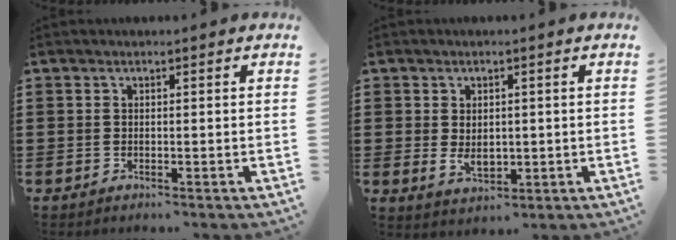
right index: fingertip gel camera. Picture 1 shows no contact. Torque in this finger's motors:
{"motor_torque": [2.14, 0.00, 0.10, 0.07]}